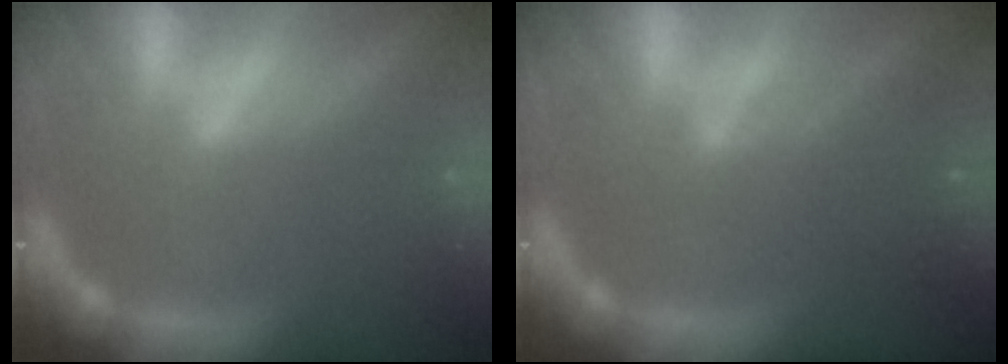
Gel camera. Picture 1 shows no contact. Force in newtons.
{"total": 3.5}